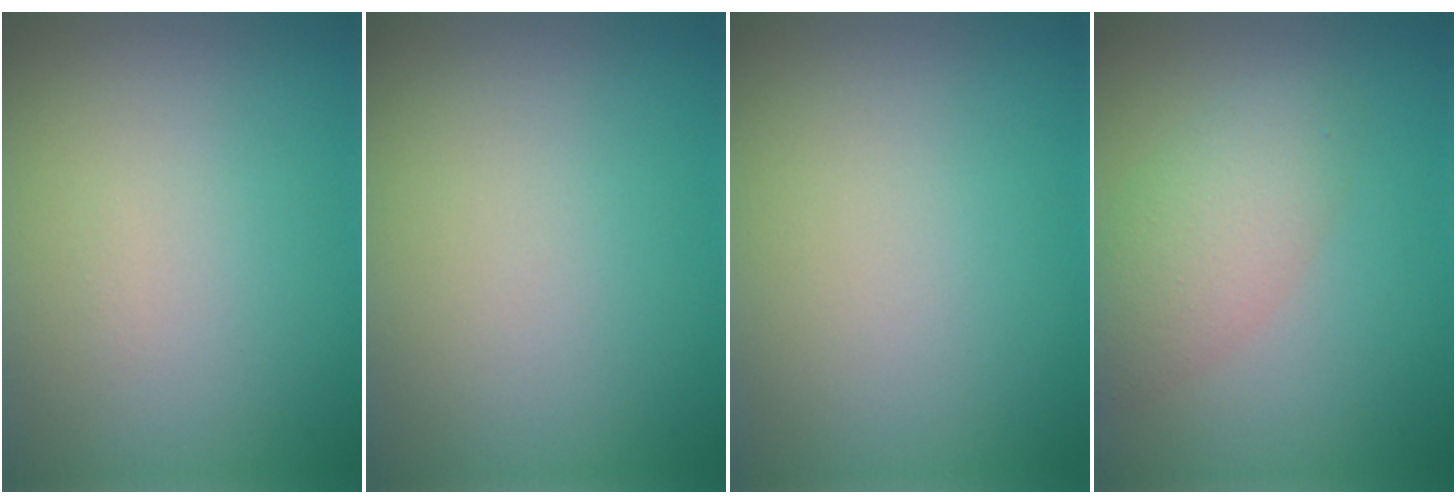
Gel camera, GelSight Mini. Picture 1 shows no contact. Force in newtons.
{"total": 0.0}
{"total": 0.0}
{"total": 3.9, "press": 3.9, "slide": 0.1}